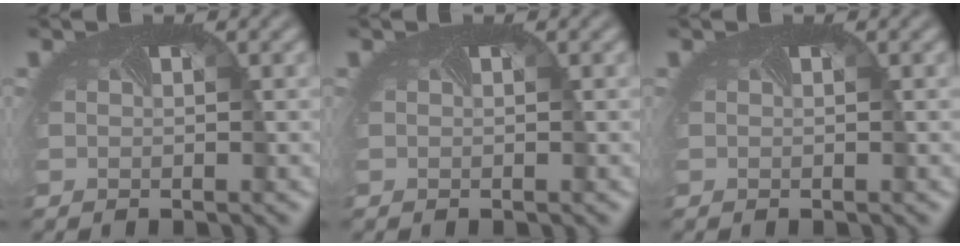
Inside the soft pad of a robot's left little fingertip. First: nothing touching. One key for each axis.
{"total": 0.0}
{"total": 0.0}